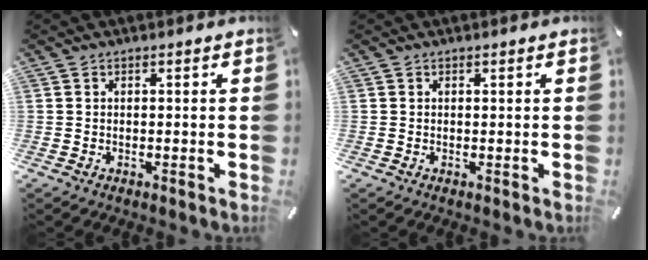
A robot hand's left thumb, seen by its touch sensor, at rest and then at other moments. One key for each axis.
{"total": 0.0}